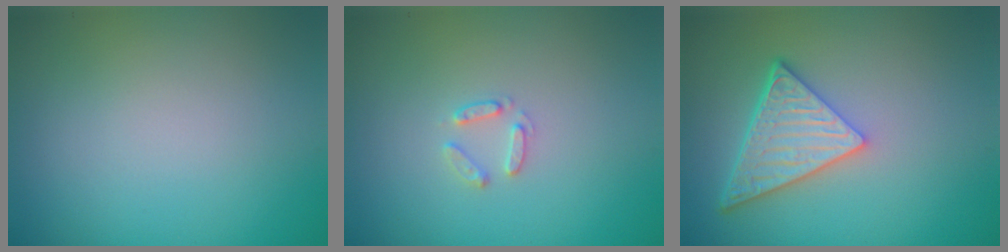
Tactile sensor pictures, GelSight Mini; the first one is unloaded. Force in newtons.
{"total": 1.1, "press": 1.1, "slide": 0.2}
{"total": 5.0, "press": 3.7, "slide": 3.3}